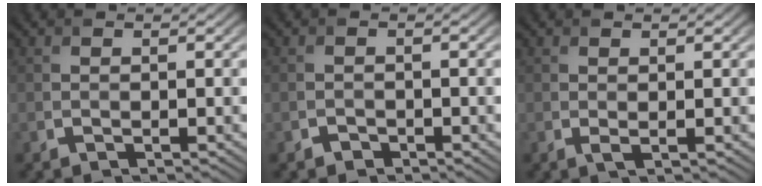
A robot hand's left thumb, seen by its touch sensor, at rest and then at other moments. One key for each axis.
{"total": 0.9, "fx": -0.8, "fy": 0.5, "fz": 0.2, "tx": -0.001, "ty": -0.001, "tz": -0.015}
{"total": 0.8, "fx": 0.2, "fy": 0.2, "fz": 0.8, "tx": -0.017, "ty": -0.001, "tz": 0.003}